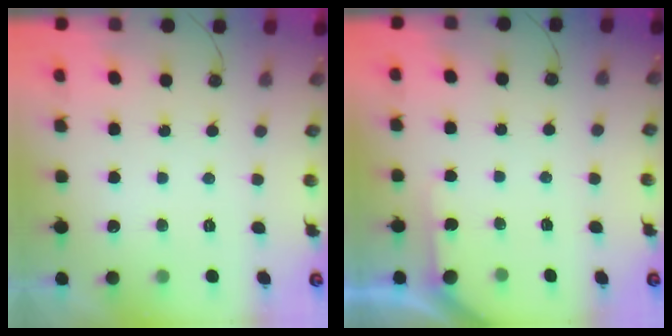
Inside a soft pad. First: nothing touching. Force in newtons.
{"total": 2.5, "press": 2.5, "slide": 0.3}